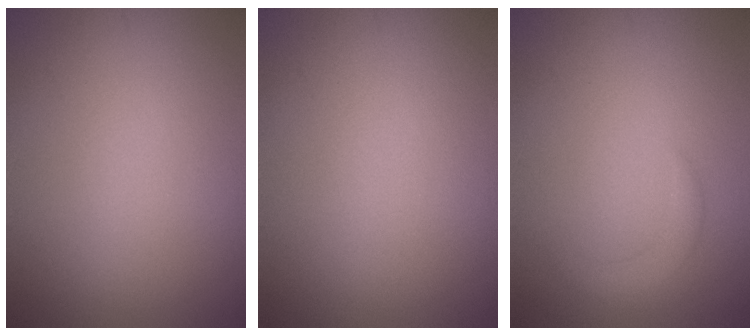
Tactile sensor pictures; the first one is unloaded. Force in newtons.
{"total": 0.0}
{"total": 1.6, "press": 1.6, "slide": 0.1}